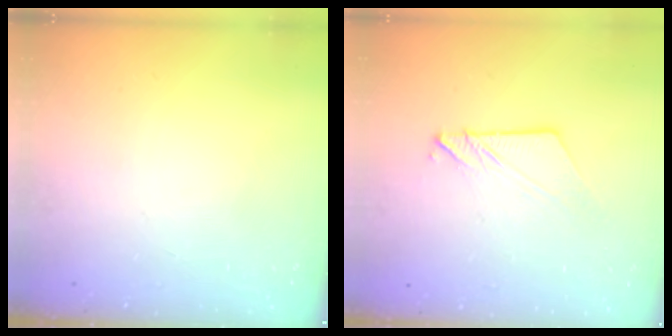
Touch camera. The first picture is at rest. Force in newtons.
{"total": 7.9, "press": 7.8, "slide": 0.4}